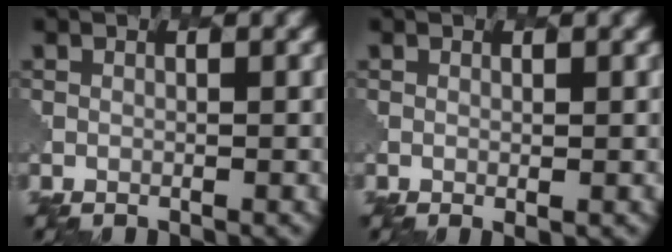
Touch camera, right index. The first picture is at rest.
{"total": 0.6, "force": [0.1, 0.1, 0.6], "torque": [-0.009, -0.006, 0.005]}